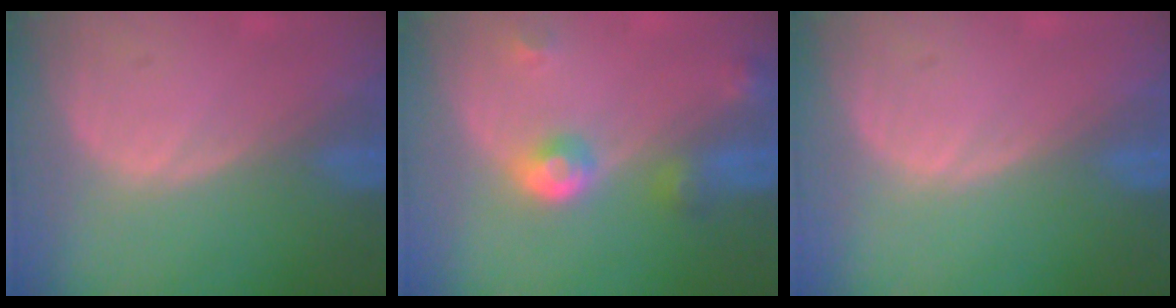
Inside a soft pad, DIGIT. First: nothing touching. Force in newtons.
{"total": 4.9, "press": 4.4, "slide": 2.1}
{"total": 0.0}